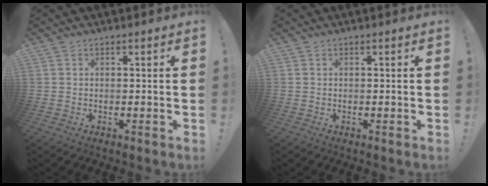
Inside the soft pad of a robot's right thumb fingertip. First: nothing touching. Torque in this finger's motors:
{"motor_torque": [0.00, 0.00, -0.05, 0.06, 0.02]}